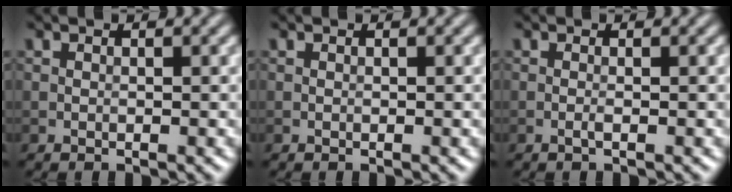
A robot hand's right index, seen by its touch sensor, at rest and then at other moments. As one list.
[{"total": 0.0}, {"total": 0.6, "force": [-0.2, 0.0, 0.5], "torque": [-0.012, -0.001, -0.007]}]